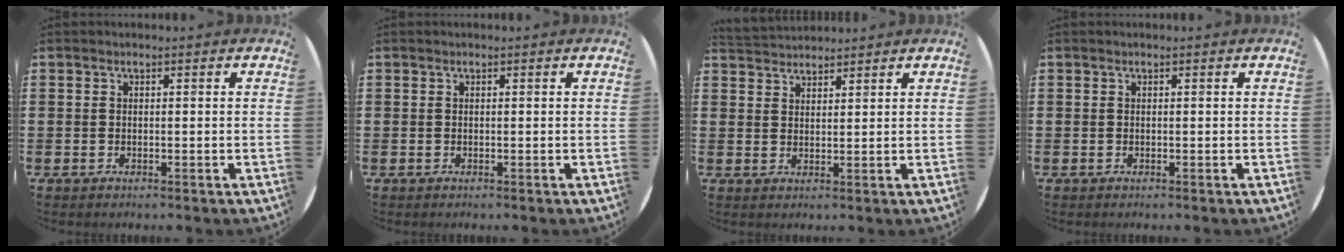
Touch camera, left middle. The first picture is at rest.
{"total": 0.0}
{"total": 2.6, "force": [2.6, 0.5, -0.3], "torque": [0.000, -0.003, 0.049]}
{"total": 0.0}